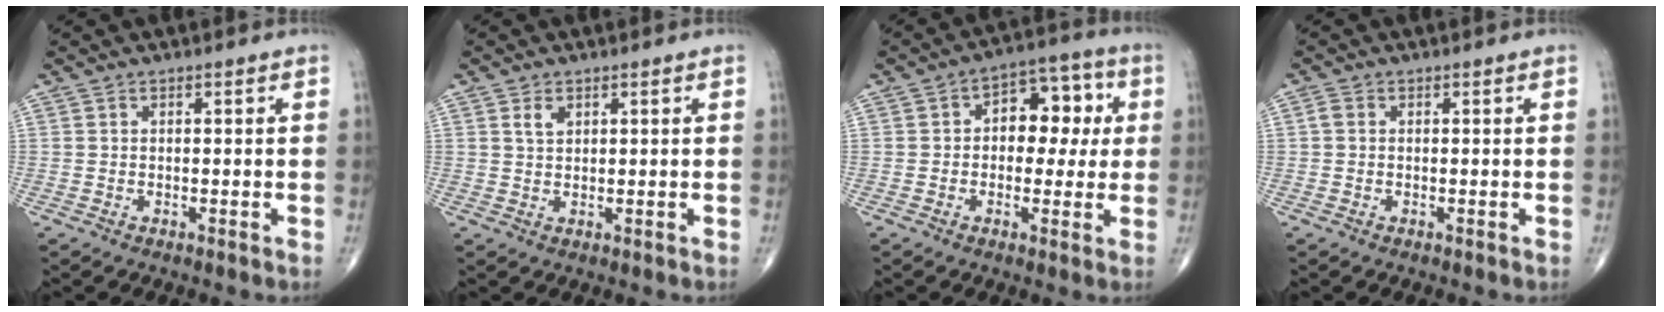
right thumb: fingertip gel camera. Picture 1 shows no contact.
{"total": 2.2, "force": [1.1, 1.3, 1.4], "torque": [-0.022, -0.002, 0.023]}
{"total": 10.8, "force": [1.5, 6.9, 8.1], "torque": [-0.065, 0.026, 0.013]}
{"total": 1.1, "force": [0.0, 0.9, 0.7], "torque": [-0.012, 0.001, -0.002]}